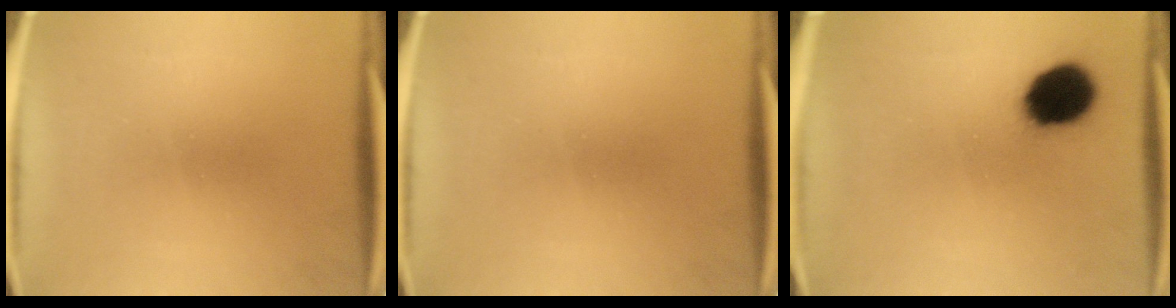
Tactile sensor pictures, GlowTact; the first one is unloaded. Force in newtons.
{"total": 0.0}
{"total": 13.2}